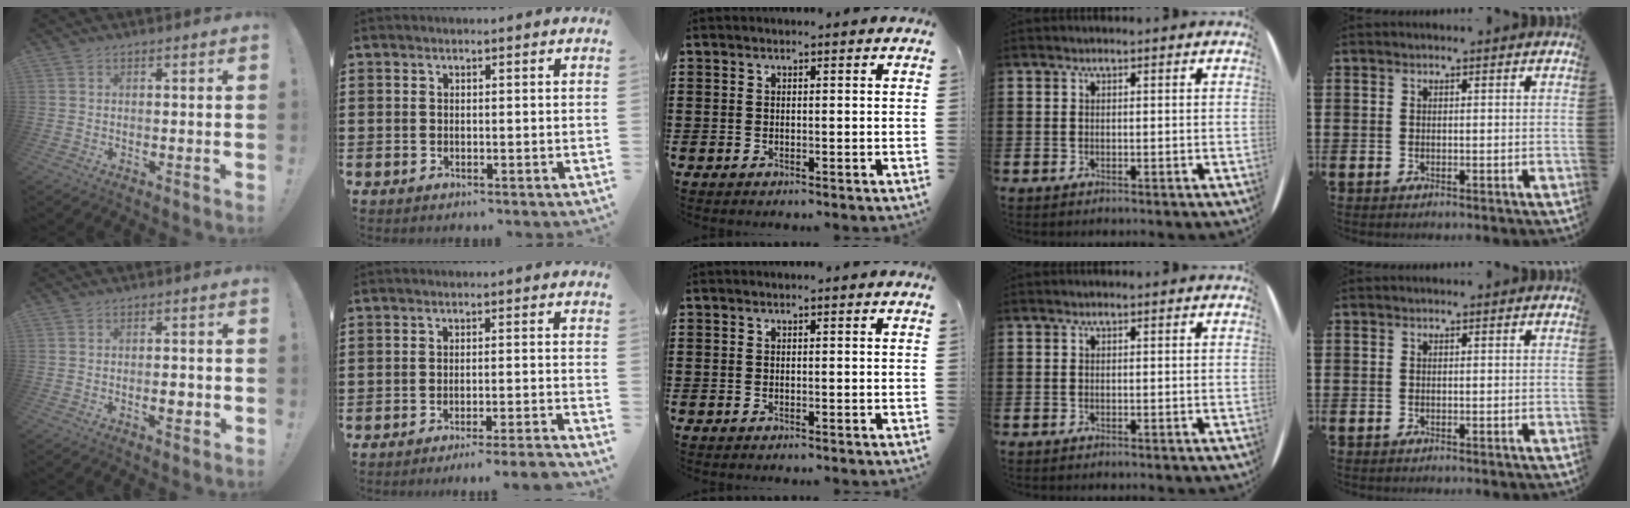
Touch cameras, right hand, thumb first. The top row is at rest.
{"thumb": {"total": 3.2, "force": [-1.0, 1.1, 2.8], "torque": [-0.031, 0.000, -0.020]}, "index": {"total": 3.1, "force": [-2.8, -0.7, 0.9], "torque": [-0.015, -0.005, -0.057]}}